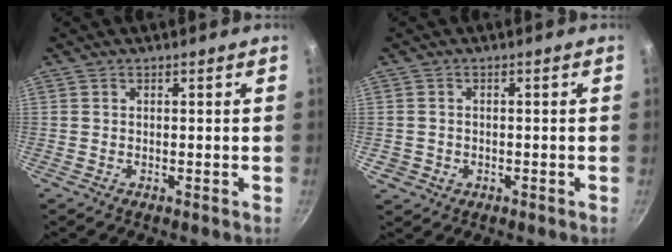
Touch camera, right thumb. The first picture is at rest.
{"total": 2.4, "force": [-0.6, 2.2, 0.9], "torque": [-0.013, 0.006, -0.002]}